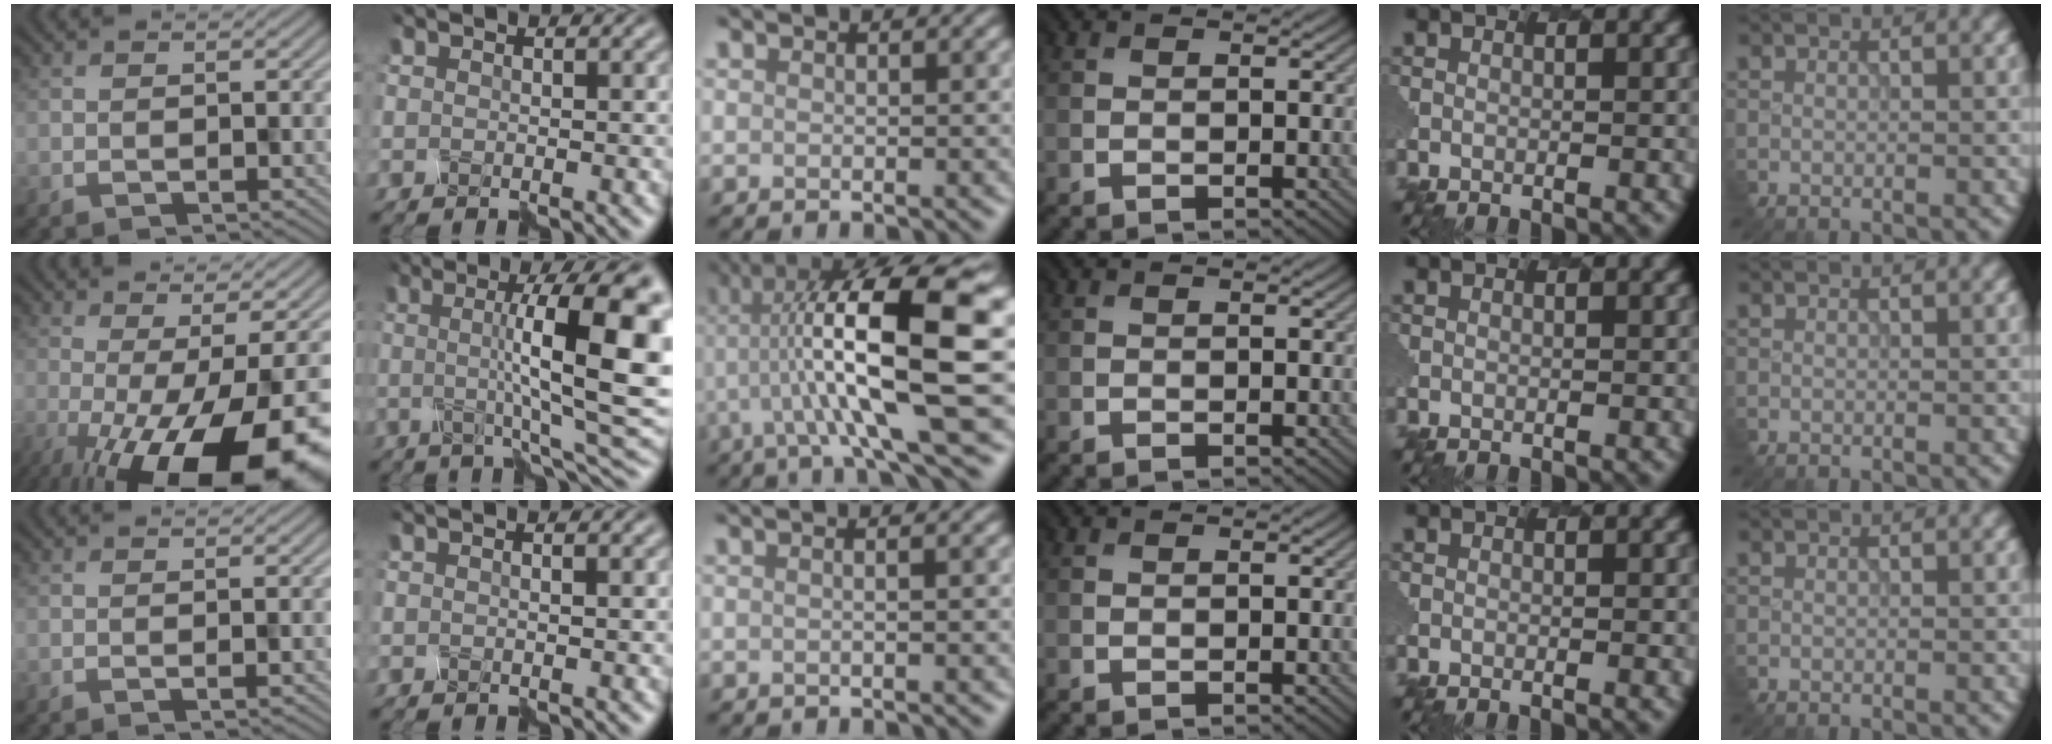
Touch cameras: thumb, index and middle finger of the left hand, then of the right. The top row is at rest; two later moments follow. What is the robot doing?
{"motion": "disassemble", "object": "spray bottle"}